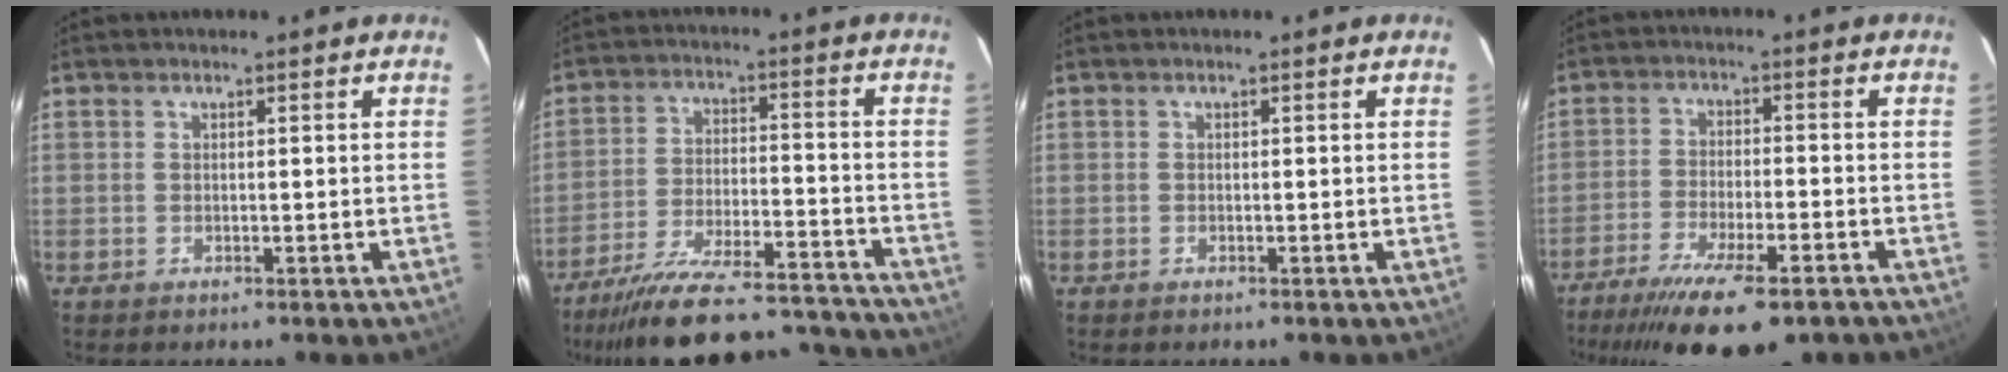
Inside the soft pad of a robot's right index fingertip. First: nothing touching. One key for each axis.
{"total": 26.0, "fx": -23.3, "fy": 6.2, "fz": 9.5, "tx": -0.181, "ty": -0.006, "tz": -0.321}
{"total": 0.0}
{"total": 17.4, "fx": -12.8, "fy": 4.7, "fz": 10.8, "tx": -0.216, "ty": -0.050, "tz": -0.203}